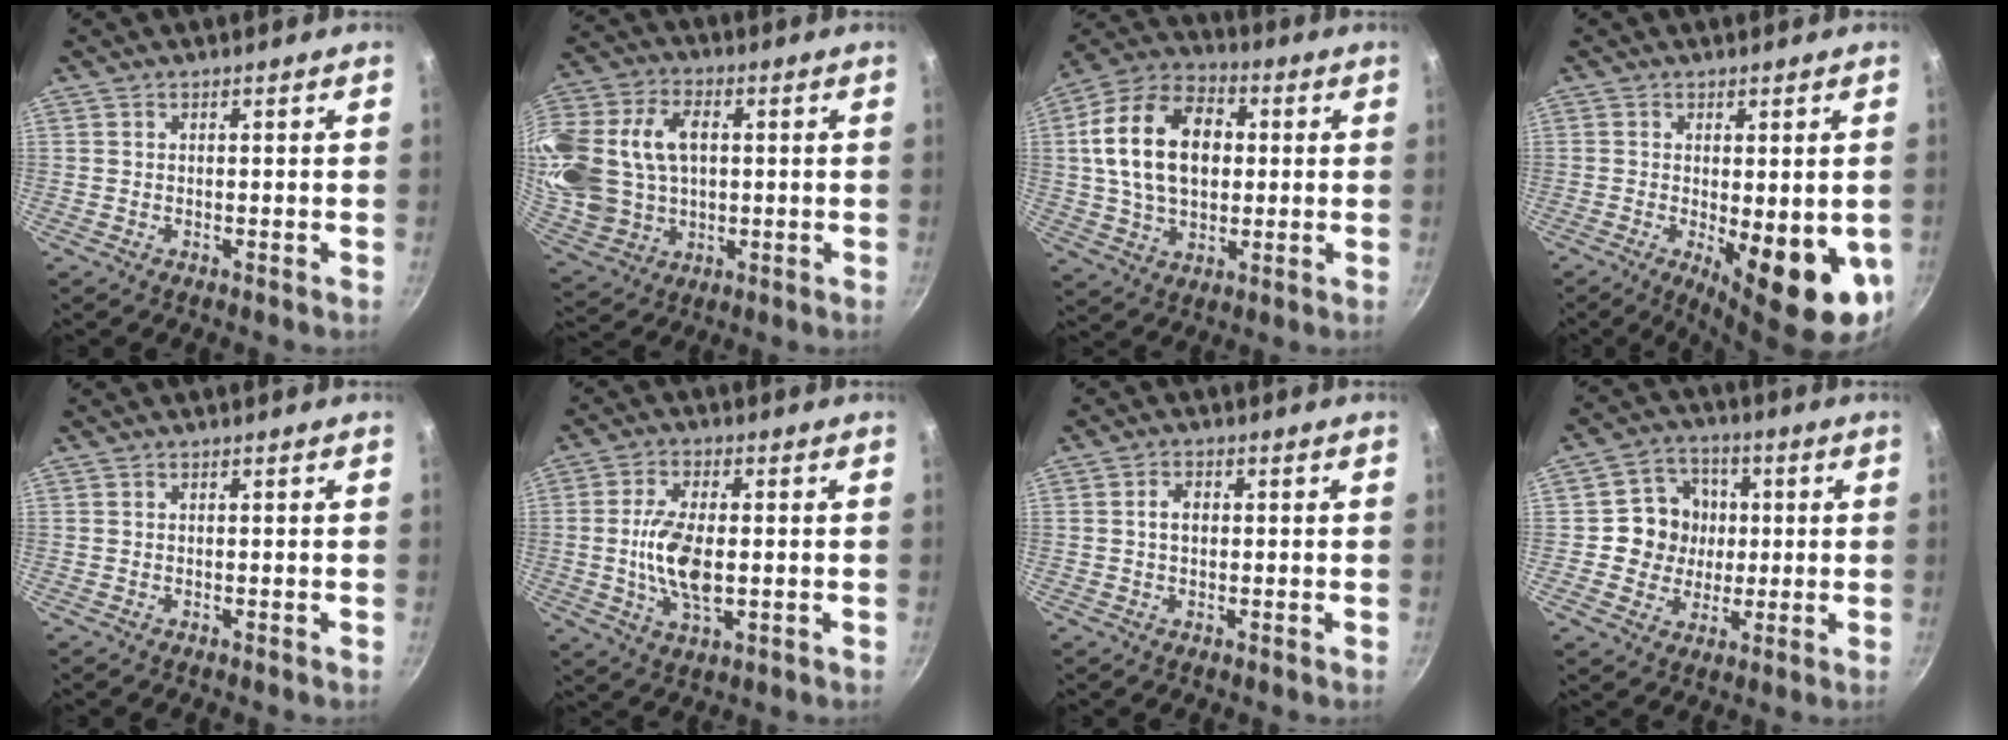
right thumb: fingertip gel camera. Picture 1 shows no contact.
{"total": 24.6, "force": [3.8, 18.2, 16.1], "torque": [-0.367, 0.028, 0.080]}
{"total": 18.8, "force": [2.4, 12.7, 13.6], "torque": [-0.215, 0.020, 0.030]}
{"total": 13.8, "force": [-2.9, 4.7, 12.6], "torque": [-0.145, -0.015, -0.025]}
{"total": 0.0}
{"total": 10.3, "force": [-0.5, 5.0, 9.0], "torque": [-0.174, 0.000, -0.010]}
{"total": 2.9, "force": [0.2, 2.0, 2.1], "torque": [-0.027, 0.008, 0.001]}
{"total": 9.9, "force": [0.6, 9.4, 3.3], "torque": [-0.011, 0.010, -0.001]}